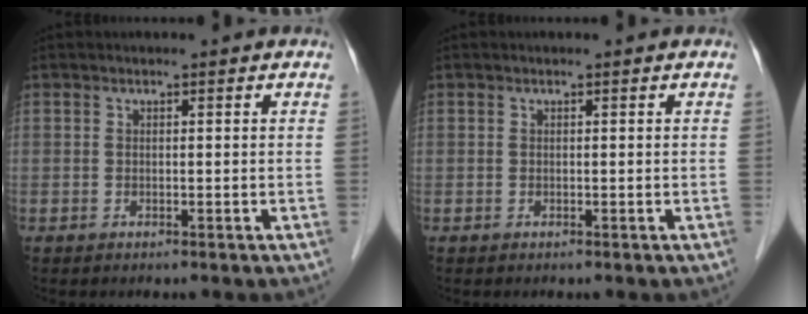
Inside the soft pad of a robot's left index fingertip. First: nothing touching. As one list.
[{"total": 0.0}]